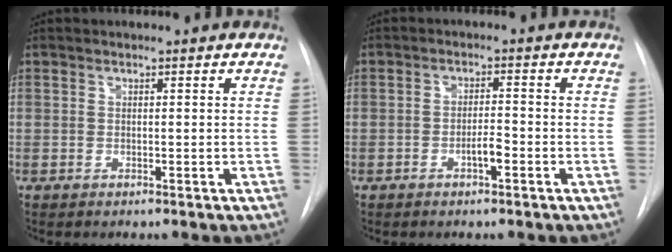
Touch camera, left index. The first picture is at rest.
{"total": 2.6, "force": [-1.2, 0.5, 2.2], "torque": [-0.037, 0.002, -0.021]}